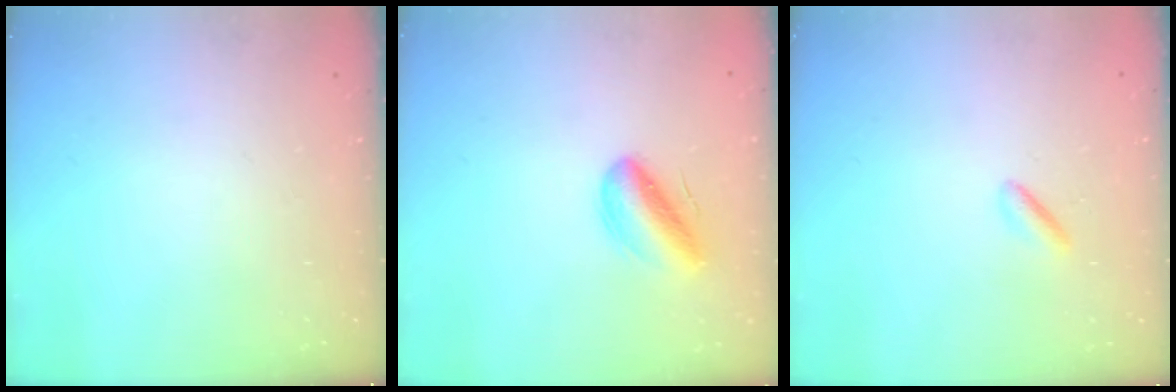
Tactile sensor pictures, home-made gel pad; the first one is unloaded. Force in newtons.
{"total": 9.8, "press": 9.4, "slide": 2.9}
{"total": 1.6, "press": 1.5, "slide": 0.6}